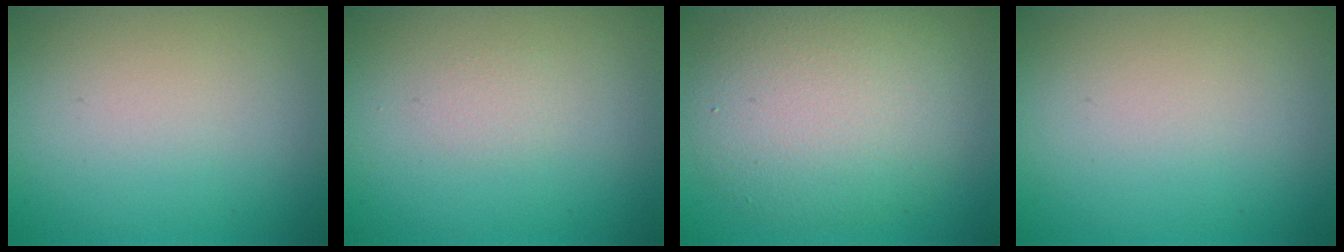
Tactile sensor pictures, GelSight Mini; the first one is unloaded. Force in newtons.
{"total": 0.6, "press": 0.6, "slide": 0.1}
{"total": 6.9, "press": 6.9, "slide": 0.7}
{"total": 0.0}